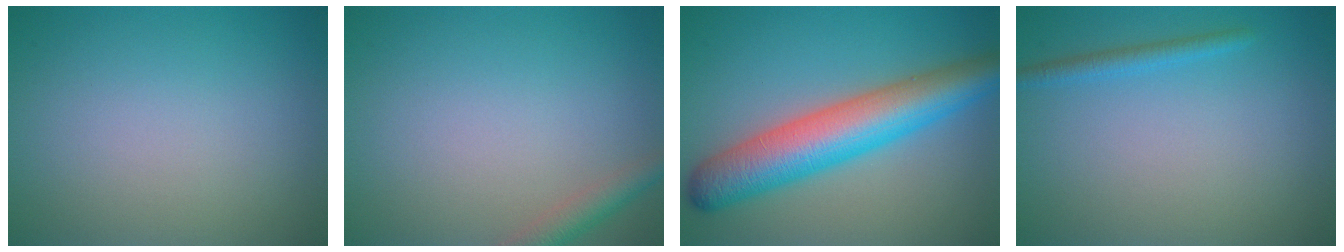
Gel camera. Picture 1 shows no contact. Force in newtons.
{"total": 2.0, "press": 2.0, "slide": 0.1}
{"total": 8.5, "press": 8.4, "slide": 0.2}
{"total": 1.5, "press": 1.4, "slide": 0.1}